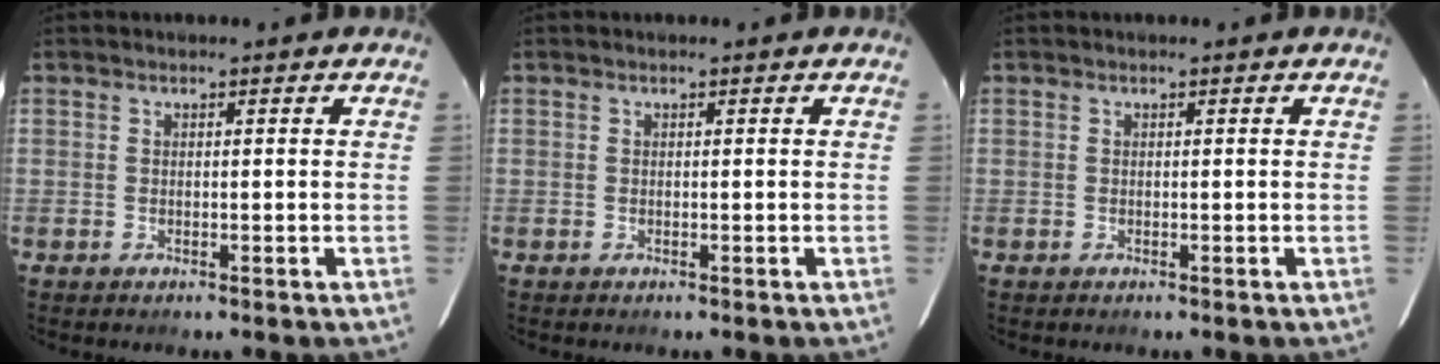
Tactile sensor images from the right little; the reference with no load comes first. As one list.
[{"total": 0.0}, {"total": 0.0}]